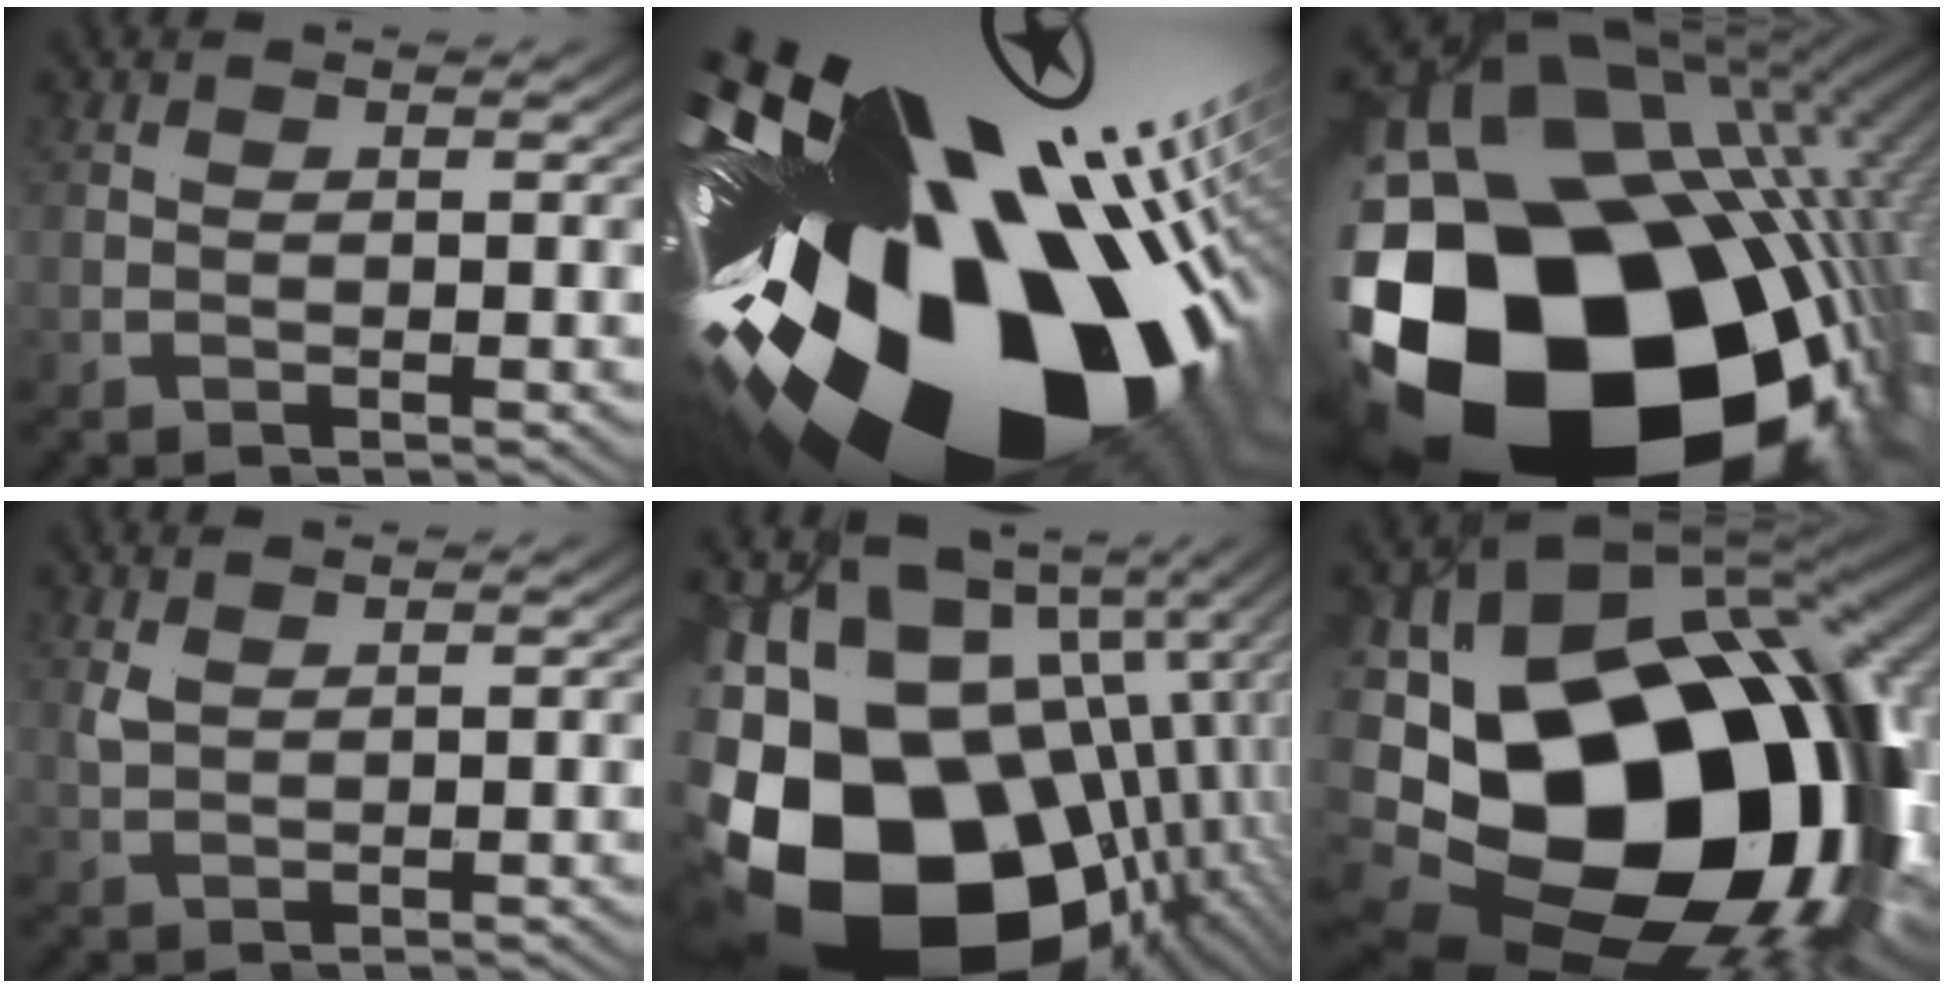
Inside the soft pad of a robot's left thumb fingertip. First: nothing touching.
{"total": 31.2, "force": [-4.5, 17.0, 25.8], "torque": [-0.459, -0.012, -0.059]}
{"total": 39.7, "force": [-8.6, 22.5, 31.5], "torque": [-0.523, -0.087, -0.097]}
{"total": 1.5, "force": [0.7, -1.1, -0.6], "torque": [0.007, 0.010, 0.010]}
{"total": 24.9, "force": [-7.9, 15.2, 18.0], "torque": [-0.317, -0.050, -0.111]}
{"total": 33.8, "force": [-5.8, 19.9, 26.6], "torque": [-0.444, -0.056, -0.069]}